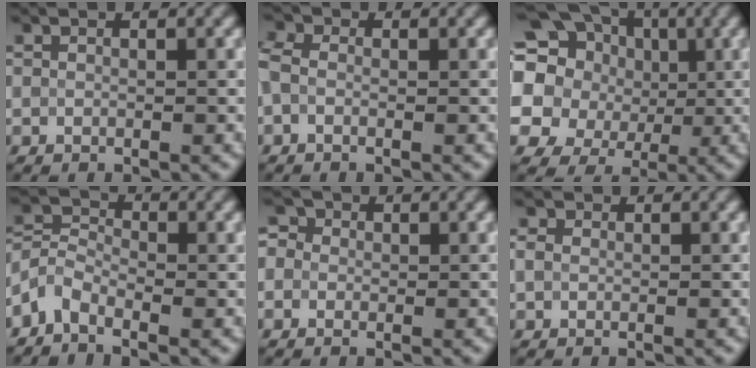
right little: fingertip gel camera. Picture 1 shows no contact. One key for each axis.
{"total": 2.3, "fx": -0.1, "fy": 1.8, "fz": 1.4, "tx": -0.034, "ty": 0.014, "tz": -0.024}
{"total": 17.3, "fx": 3.7, "fy": 15.3, "fz": 7.3, "tx": -0.190, "ty": 0.036, "tz": 0.023}
{"total": 3.0, "fx": -2.4, "fy": 1.3, "fz": 1.3, "tx": -0.035, "ty": 0.008, "tz": -0.062}
{"total": 2.9, "fx": 0.8, "fy": 2.4, "fz": 1.3, "tx": -0.008, "ty": 0.024, "tz": -0.019}
{"total": 1.0, "fx": 0.1, "fy": 0.9, "fz": 0.5, "tx": -0.012, "ty": 0.005, "tz": -0.004}